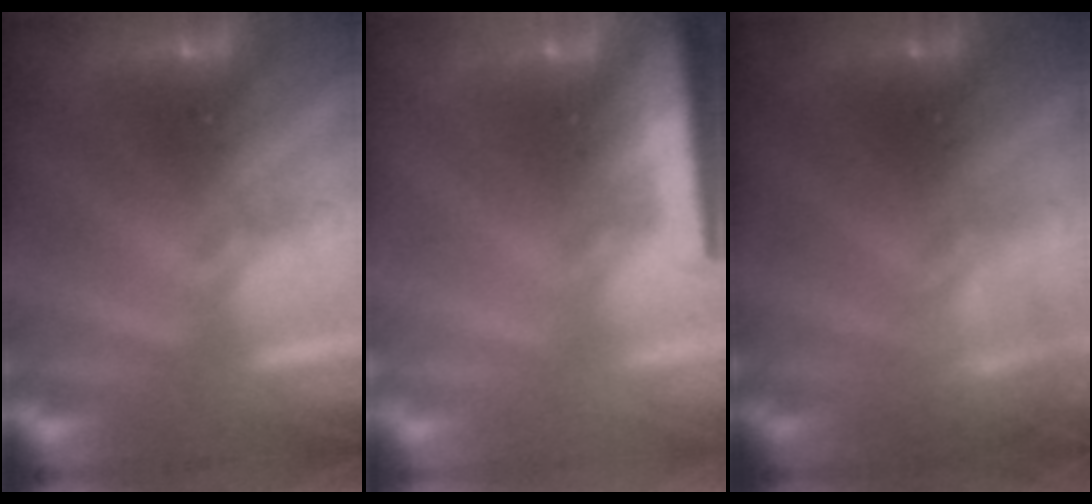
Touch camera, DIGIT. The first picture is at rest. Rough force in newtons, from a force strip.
{"total": 9.0}
{"total": 2.3}